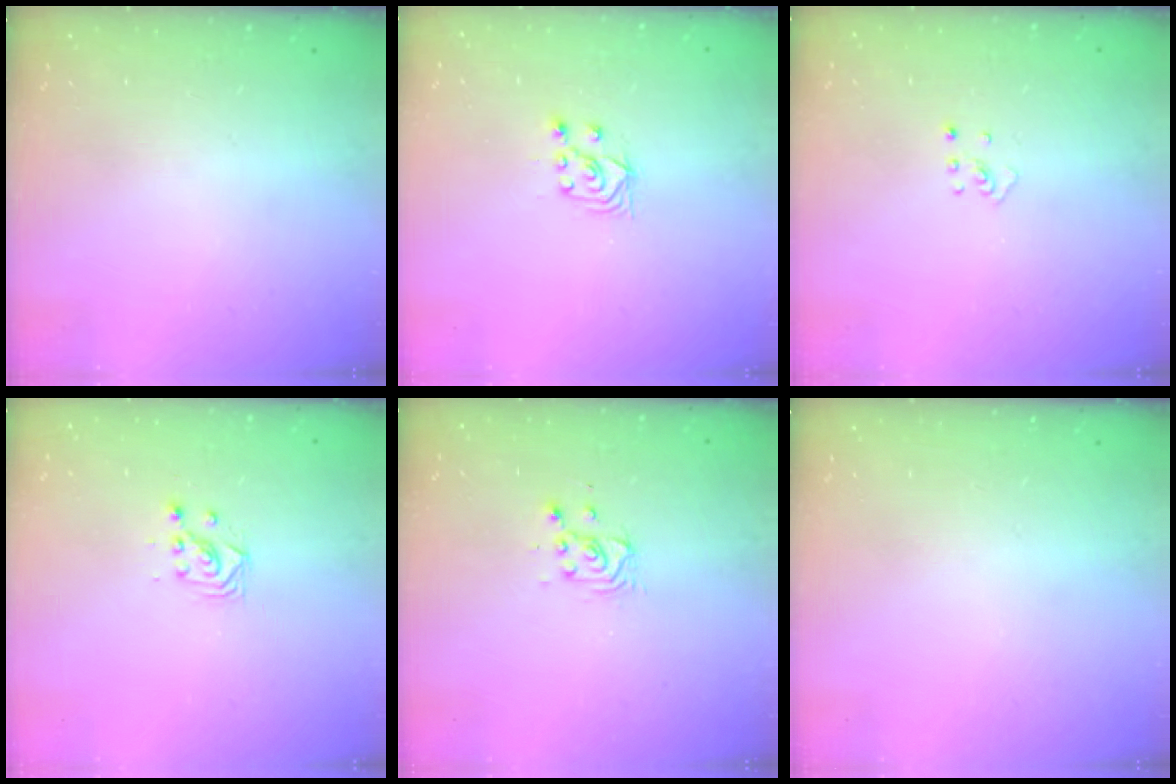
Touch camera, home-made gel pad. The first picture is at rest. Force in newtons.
{"total": 3.4, "press": 3.2, "slide": 0.9}
{"total": 2.5, "press": 2.4, "slide": 0.5}
{"total": 2.9, "press": 2.9, "slide": 0.2}
{"total": 3.1, "press": 3.1, "slide": 0.2}
{"total": 0.0}